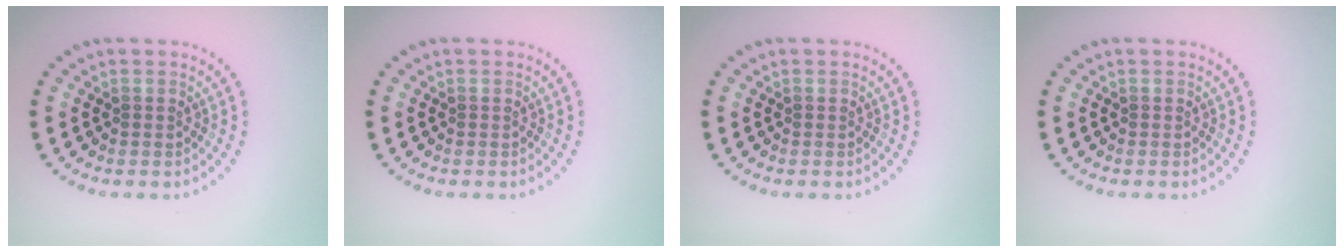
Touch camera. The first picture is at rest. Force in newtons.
{"total": 0.0}
{"total": 0.0}
{"total": 0.0}